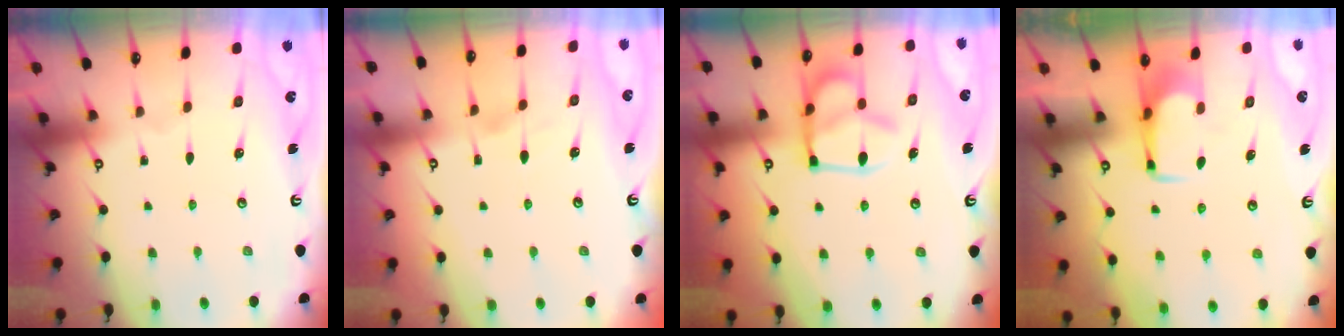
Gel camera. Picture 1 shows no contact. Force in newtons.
{"total": 0.9, "press": 0.1, "slide": 0.9}
{"total": 13.7, "press": 13.6, "slide": 1.7}
{"total": 1.7, "press": 1.7, "slide": 0.4}